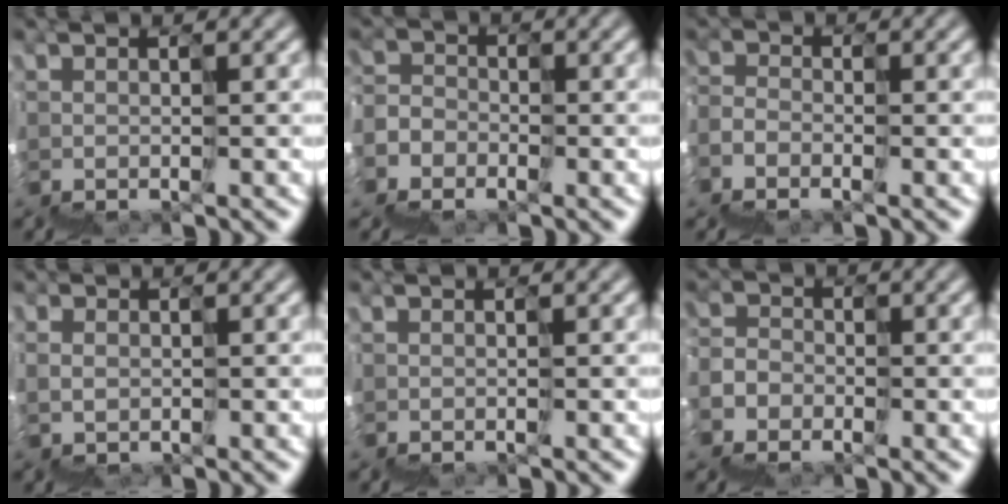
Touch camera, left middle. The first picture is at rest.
{"total": 6.3, "force": [-5.3, 3.1, -1.7], "torque": [0.036, -0.014, -0.084]}
{"total": 4.1, "force": [-3.8, 1.0, -1.2], "torque": [0.028, -0.007, -0.062]}
{"total": 0.9, "force": [-0.2, 0.8, -0.3], "torque": [0.018, 0.003, 0.001]}
{"total": 0.0}
{"total": 5.7, "force": [-4.6, 2.8, -1.8], "torque": [0.044, -0.011, -0.074]}